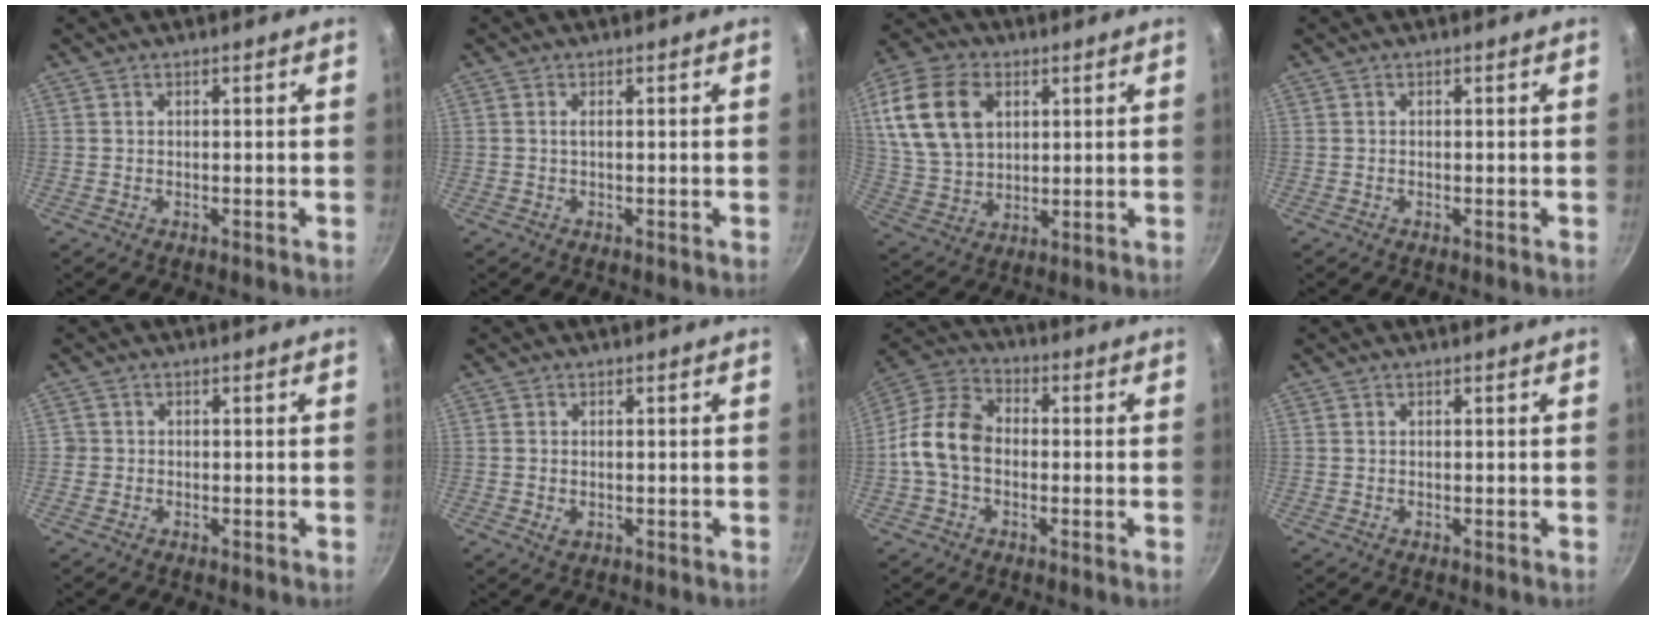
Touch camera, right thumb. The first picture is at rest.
{"total": 0.6, "force": [0.0, 0.1, 0.6], "torque": [-0.011, 0.001, 0.000]}
{"total": 16.6, "force": [5.1, 11.5, 10.8], "torque": [-0.190, -0.003, 0.101]}
{"total": 0.0}
{"total": 1.1, "force": [-0.2, 1.1, 0.2], "torque": [0.000, 0.002, -0.005]}
{"total": 1.7, "force": [-0.2, 1.2, 1.2], "torque": [-0.020, -0.002, -0.002]}
{"total": 11.2, "force": [-1.3, 8.0, 7.7], "torque": [-0.126, 0.033, -0.046]}
{"total": 0.0}